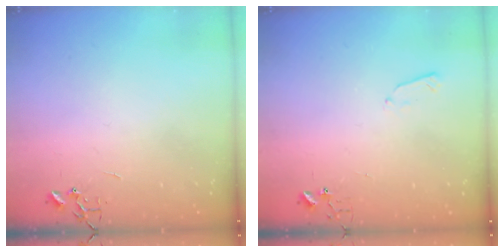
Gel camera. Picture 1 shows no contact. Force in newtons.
{"total": 3.7, "press": 3.6, "slide": 0.5}